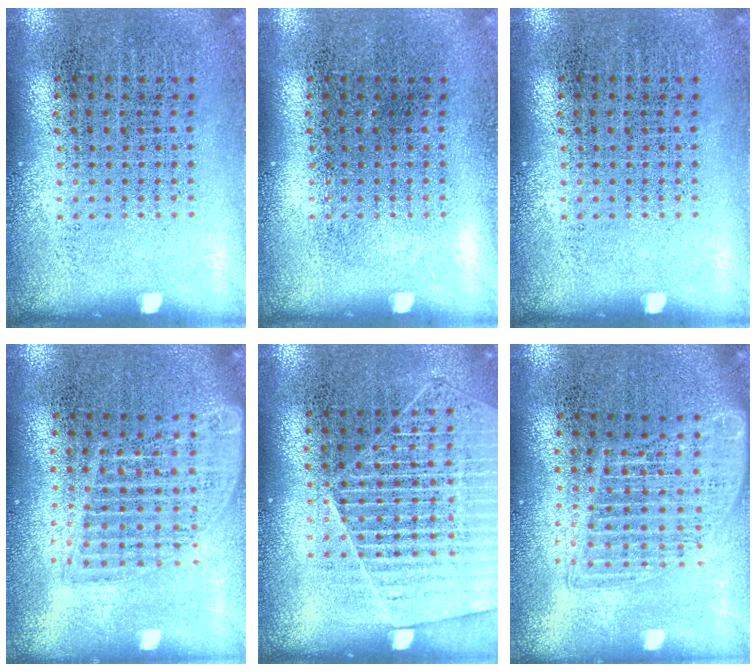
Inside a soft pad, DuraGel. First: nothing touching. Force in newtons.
{"total": 0.0}
{"total": 0.0}
{"total": 1.7, "press": 1.4, "slide": 0.9}
{"total": 1.4, "press": 1.3, "slide": 0.5}
{"total": 1.7, "press": 1.5, "slide": 0.8}